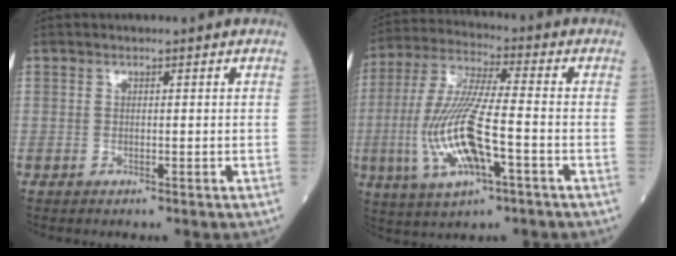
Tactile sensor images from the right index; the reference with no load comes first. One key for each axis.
{"total": 14.5, "fx": -3.9, "fy": 2.5, "fz": 13.8, "tx": -0.292, "ty": -0.009, "tz": -0.071}